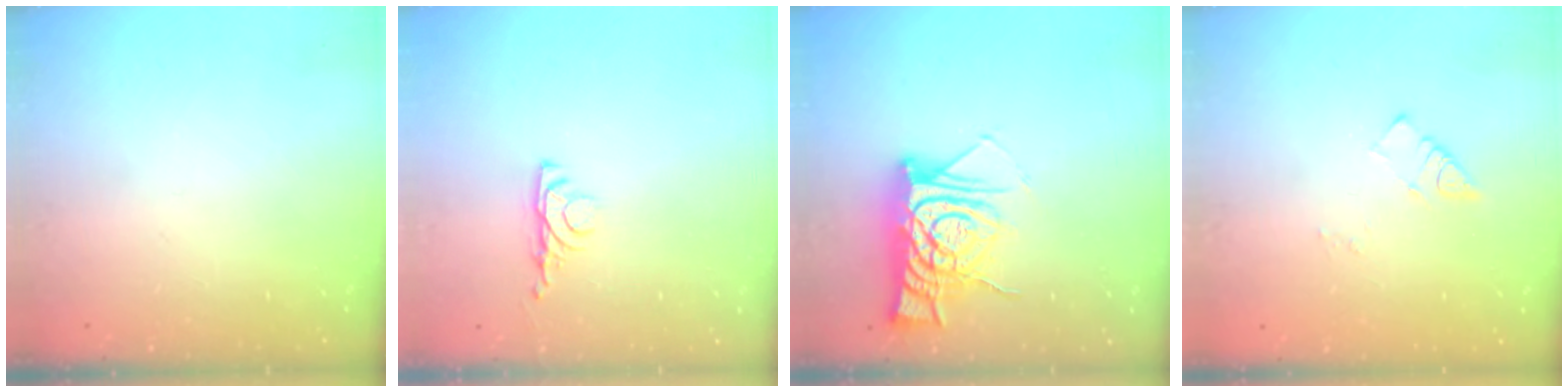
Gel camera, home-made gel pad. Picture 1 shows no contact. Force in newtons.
{"total": 4.0, "press": 3.9, "slide": 0.6}
{"total": 12.5, "press": 12.5, "slide": 1.1}
{"total": 4.1, "press": 4.0, "slide": 0.7}